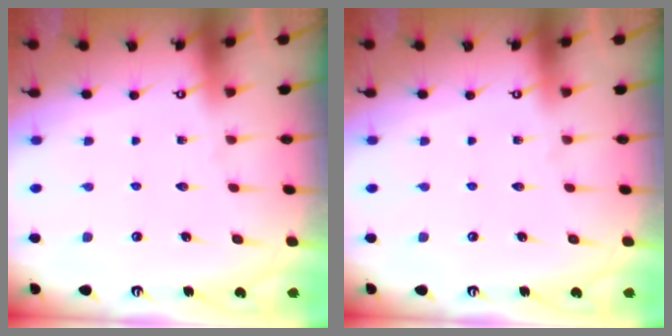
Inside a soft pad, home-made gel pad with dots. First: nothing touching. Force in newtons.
{"total": 0.0}